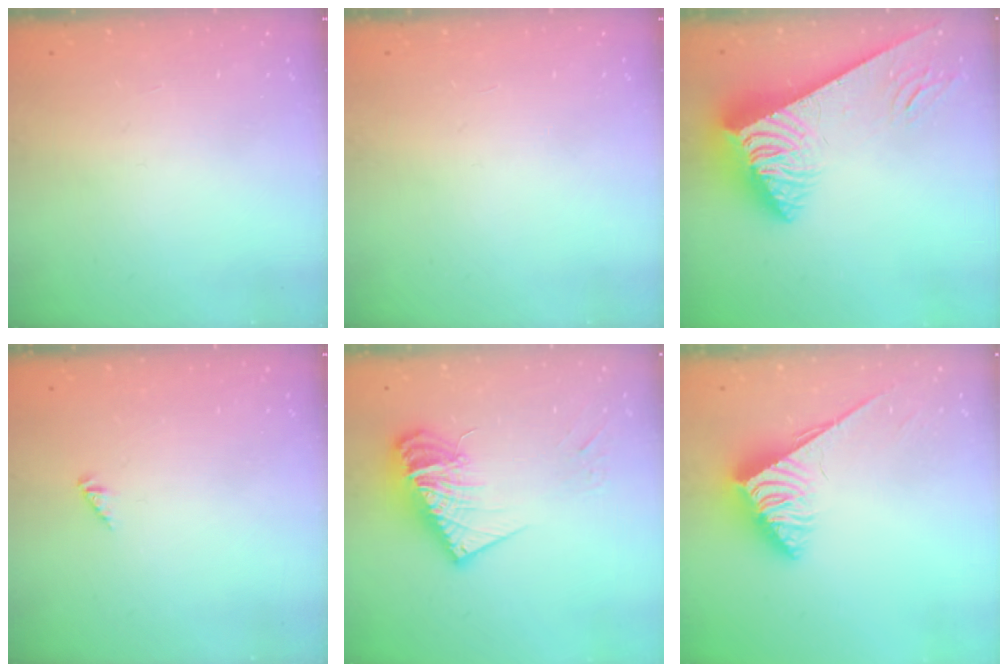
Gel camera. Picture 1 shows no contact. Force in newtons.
{"total": 0.0}
{"total": 8.9, "press": 8.9, "slide": 1.1}
{"total": 0.0}
{"total": 15.6, "press": 15.5, "slide": 1.6}
{"total": 3.8, "press": 3.8, "slide": 0.6}